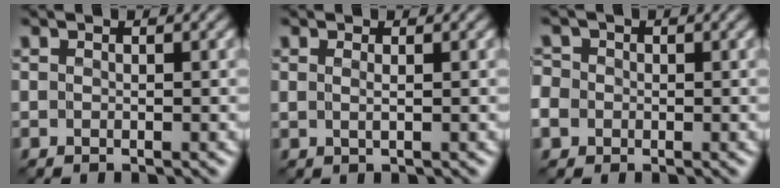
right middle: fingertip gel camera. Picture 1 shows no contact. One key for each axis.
{"total": 0.6, "fx": 0.2, "fy": 0.0, "fz": 0.5, "tx": -0.013, "ty": 0.000, "tz": 0.003}
{"total": 5.1, "fx": -2.2, "fy": 4.3, "fz": 1.5, "tx": -0.041, "ty": -0.003, "tz": -0.059}